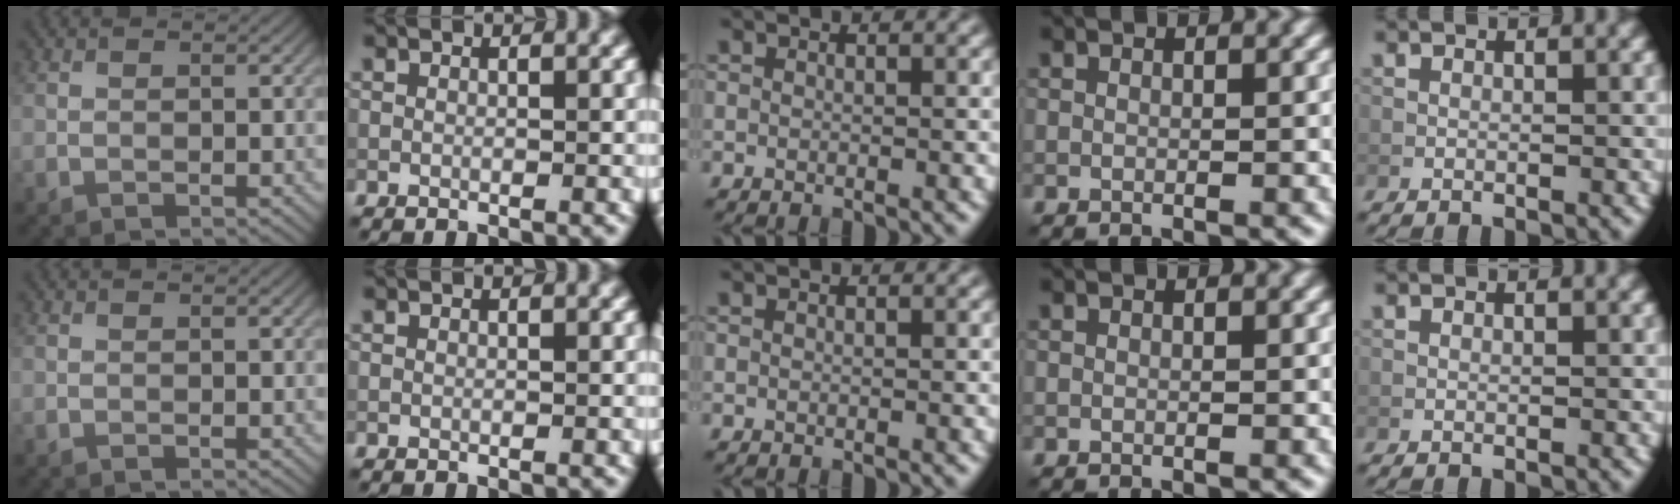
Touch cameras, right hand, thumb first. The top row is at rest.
{}